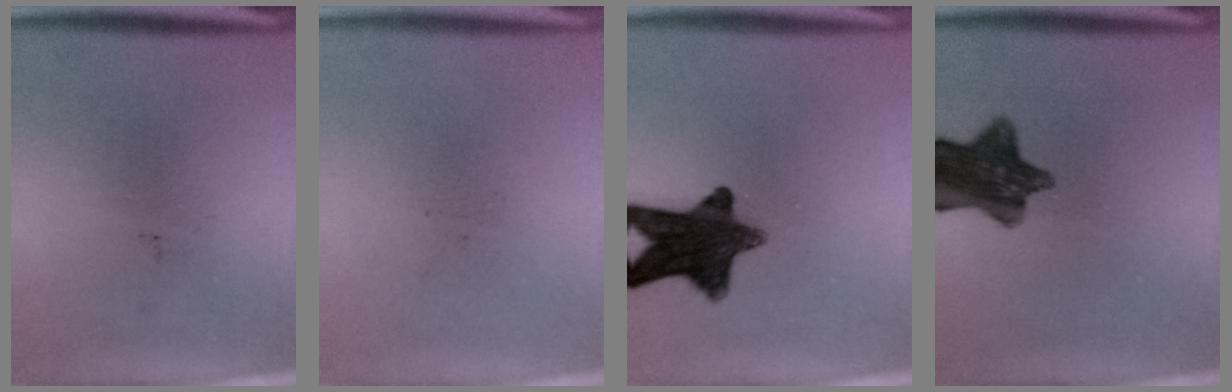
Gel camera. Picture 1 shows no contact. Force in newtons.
{"total": 0.0}
{"total": 12.8}
{"total": 10.1}